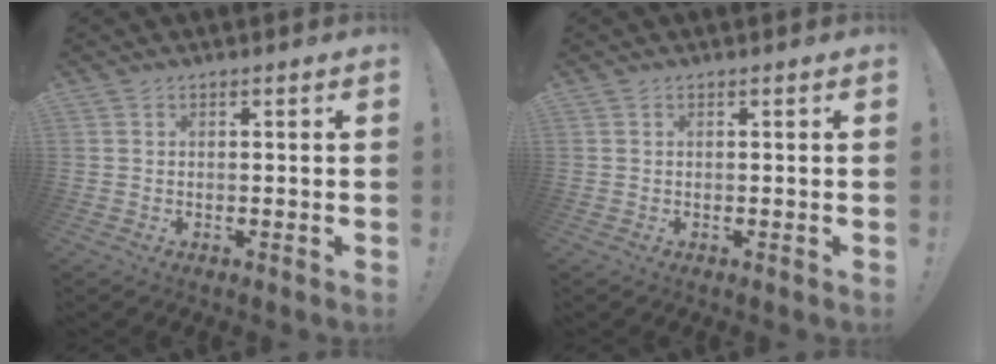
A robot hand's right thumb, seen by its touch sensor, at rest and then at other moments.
{"total": 0.0}